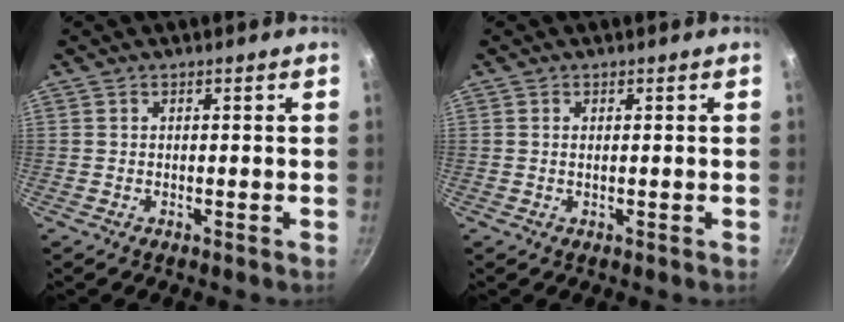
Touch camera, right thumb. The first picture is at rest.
{"total": 0.6, "force": [0.1, 0.2, 0.5], "torque": [-0.012, -0.001, 0.001]}